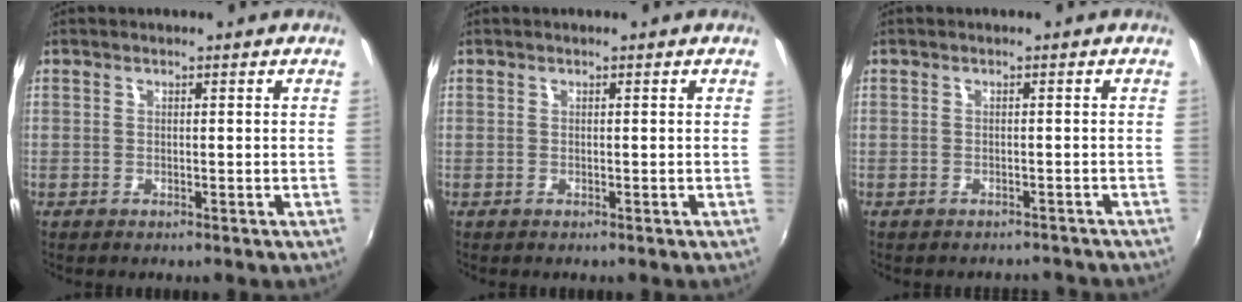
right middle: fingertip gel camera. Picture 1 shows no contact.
{"total": 0.0}
{"total": 3.8, "force": [-3.5, 1.3, 0.8], "torque": [-0.012, -0.004, -0.038]}